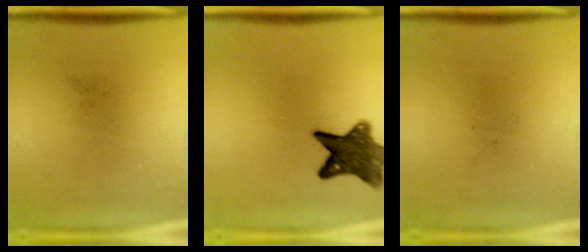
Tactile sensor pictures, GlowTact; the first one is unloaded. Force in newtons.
{"total": 9.8}
{"total": 0.0}